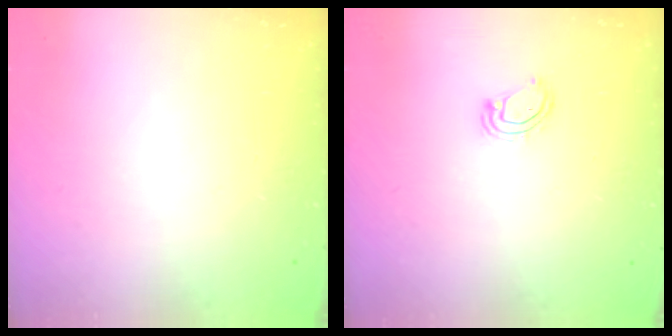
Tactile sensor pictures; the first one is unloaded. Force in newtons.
{"total": 5.0, "press": 5.0, "slide": 0.3}